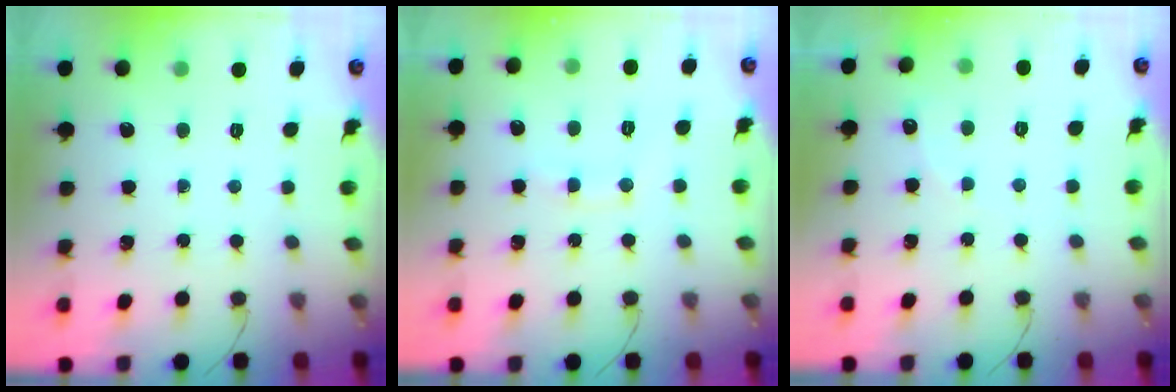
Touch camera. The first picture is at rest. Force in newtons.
{"total": 5.9, "press": 5.7, "slide": 1.6}
{"total": 5.7, "press": 5.6, "slide": 1.3}